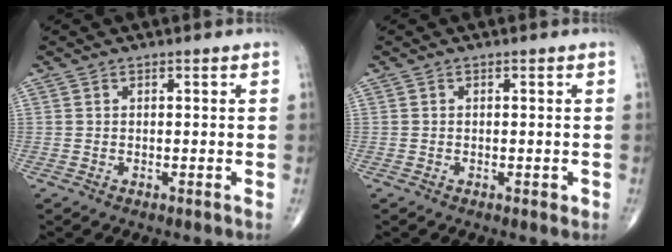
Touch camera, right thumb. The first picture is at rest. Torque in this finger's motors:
{"motor_torque": [-0.11, 0.17, -0.11, -0.08, -0.03]}